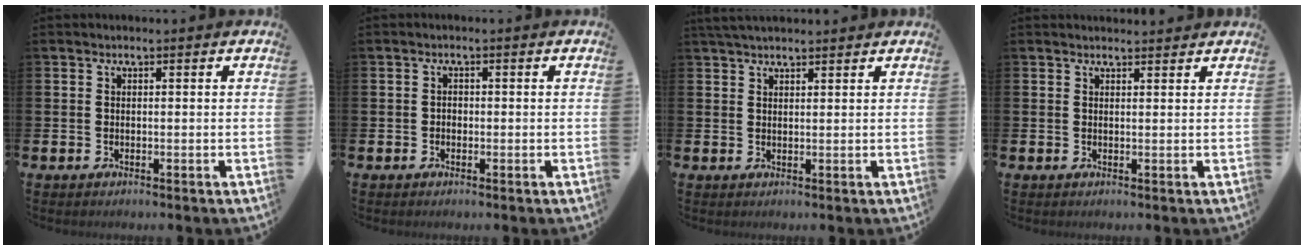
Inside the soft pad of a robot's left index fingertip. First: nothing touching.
{"total": 0.9, "force": [-0.4, 0.8, 0.3], "torque": [-0.002, 0.002, -0.010]}
{"total": 2.7, "force": [2.5, 0.6, 0.9], "torque": [-0.015, -0.004, 0.045]}
{"total": 1.3, "force": [1.3, 0.2, 0.0], "torque": [0.013, -0.007, 0.021]}